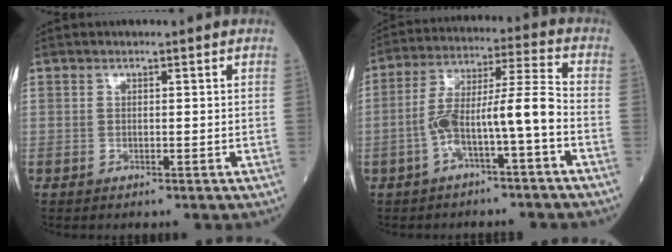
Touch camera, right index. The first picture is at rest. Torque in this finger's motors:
{"motor_torque": [1.69, -0.41, 0.72, 0.20]}